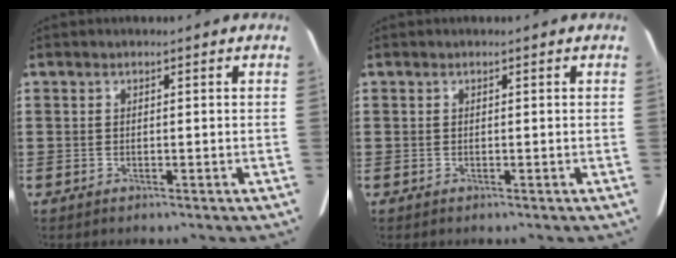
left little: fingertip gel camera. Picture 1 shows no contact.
{"total": 0.0}